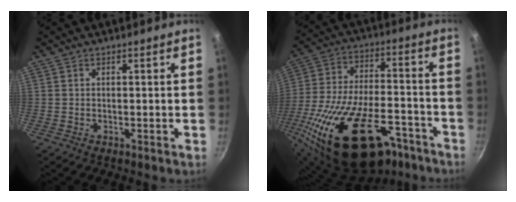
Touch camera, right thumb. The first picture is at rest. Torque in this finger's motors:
{"motor_torque": [1.03, 0.62, 2.76, -0.02, 0.73]}